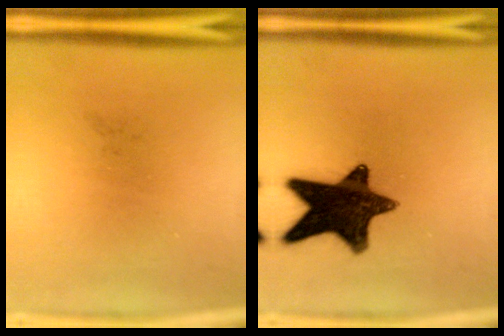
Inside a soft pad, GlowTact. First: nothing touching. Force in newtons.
{"total": 15.2}